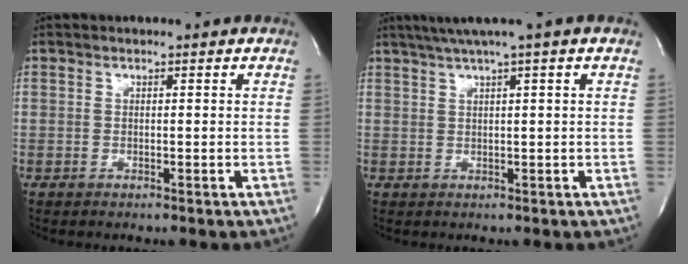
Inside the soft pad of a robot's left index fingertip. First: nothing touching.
{"total": 4.9, "force": [3.3, -1.2, 3.5], "torque": [-0.062, 0.021, 0.060]}